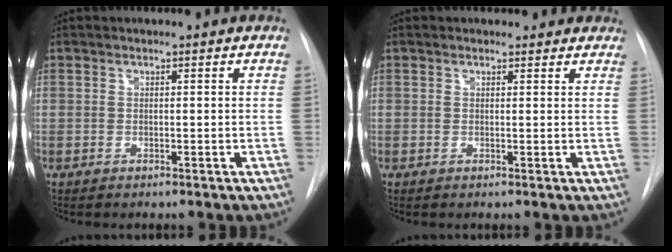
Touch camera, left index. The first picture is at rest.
{"total": 3.0, "force": [2.6, 1.5, 0.1], "torque": [0.012, -0.005, 0.012]}